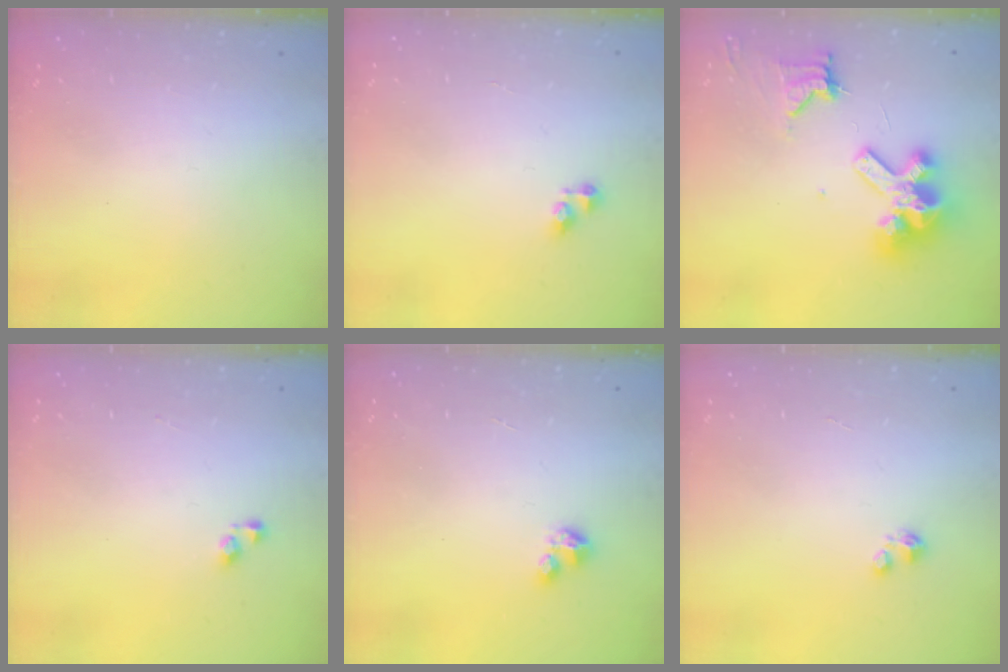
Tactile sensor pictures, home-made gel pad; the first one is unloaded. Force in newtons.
{"total": 3.8, "press": 3.7, "slide": 0.4}
{"total": 14.5, "press": 14.4, "slide": 1.7}
{"total": 3.2, "press": 3.2, "slide": 0.2}
{"total": 1.9, "press": 1.9, "slide": 0.3}
{"total": 1.6, "press": 1.6, "slide": 0.2}